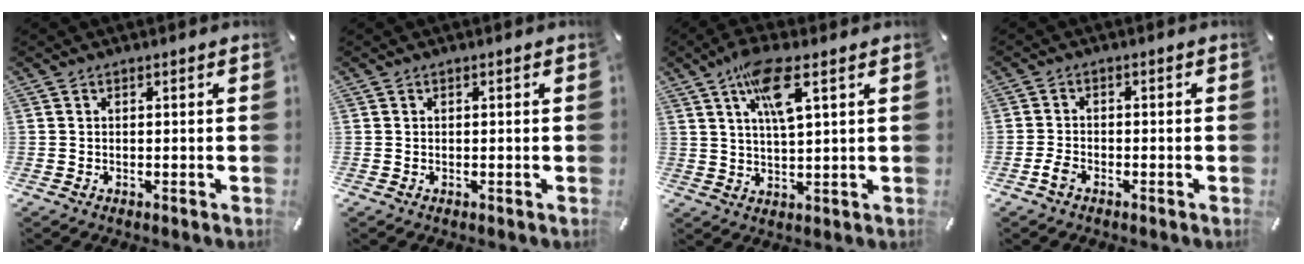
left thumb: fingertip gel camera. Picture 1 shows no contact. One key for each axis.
{"total": 0.0}
{"total": 9.8, "fx": 4.6, "fy": 2.4, "fz": 8.3, "tx": -0.161, "ty": 0.002, "tz": 0.078}
{"total": 2.5, "fx": -1.6, "fy": 1.6, "fz": 1.3, "tx": -0.030, "ty": 0.004, "tz": -0.031}